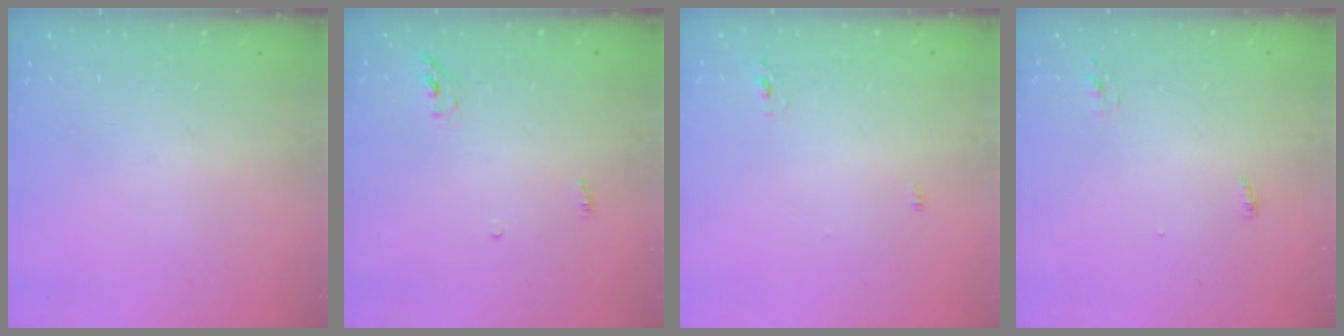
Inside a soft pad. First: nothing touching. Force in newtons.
{"total": 3.8, "press": 3.6, "slide": 1.3}
{"total": 2.4, "press": 2.2, "slide": 1.0}
{"total": 3.2, "press": 2.9, "slide": 1.5}